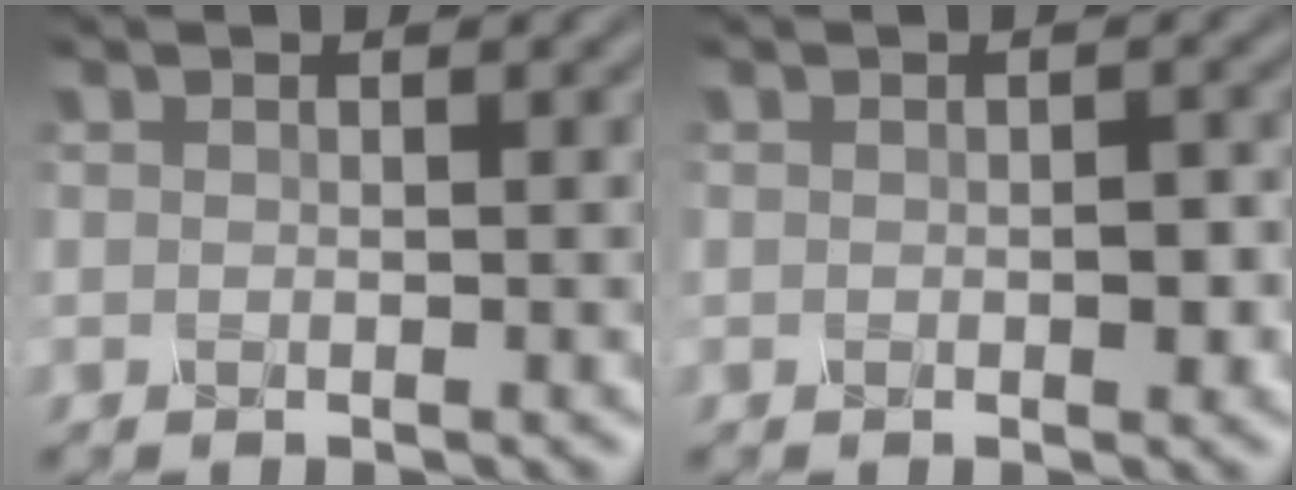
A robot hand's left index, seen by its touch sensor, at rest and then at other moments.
{"total": 1.3, "force": [-0.2, 0.6, 1.1], "torque": [-0.014, 0.004, -0.001]}